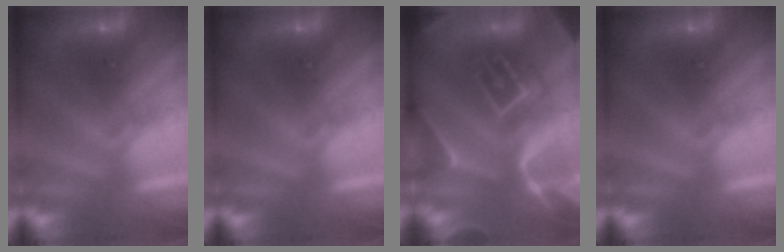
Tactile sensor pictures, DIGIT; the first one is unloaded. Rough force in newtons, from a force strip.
{"total": 0.0}
{"total": 9.6}
{"total": 0.0}